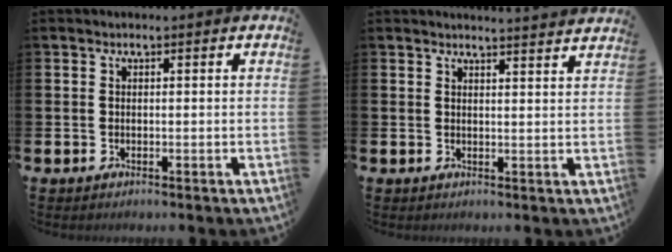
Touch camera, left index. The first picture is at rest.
{"total": 3.0, "force": [2.9, -0.5, -0.2], "torque": [0.008, -0.024, 0.051]}